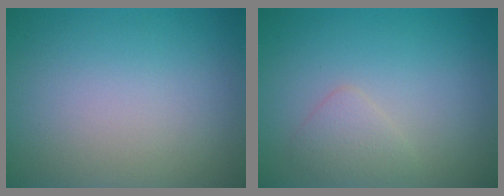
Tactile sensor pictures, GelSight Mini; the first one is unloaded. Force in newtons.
{"total": 1.5, "press": 1.5, "slide": 0.1}